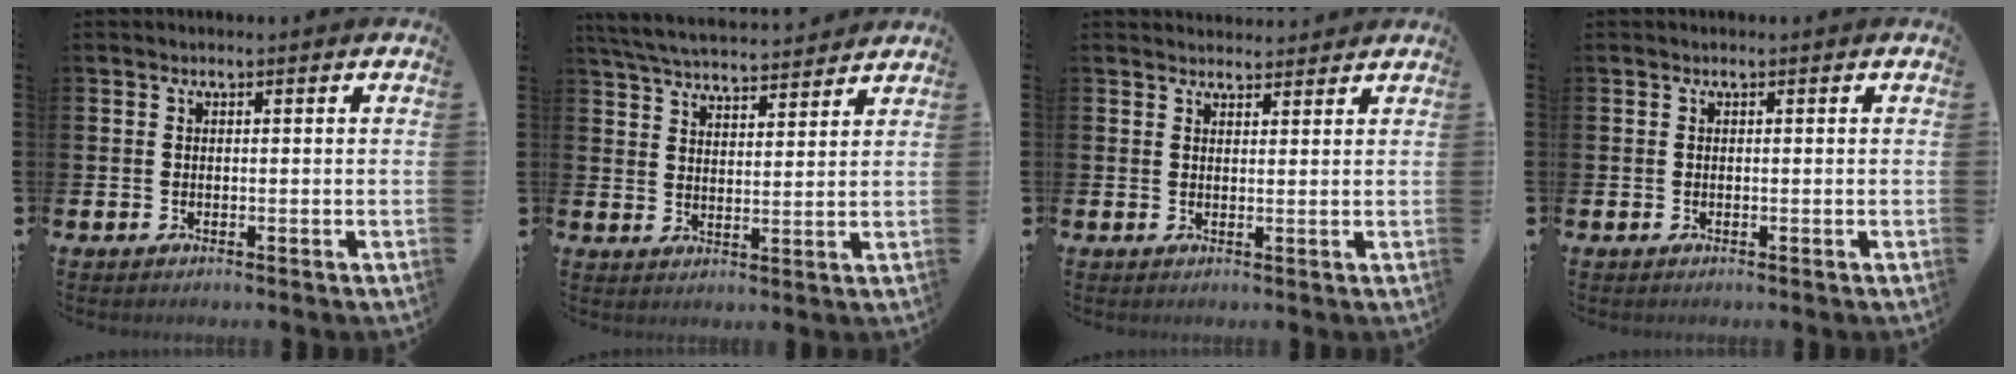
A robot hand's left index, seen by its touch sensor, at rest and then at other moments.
{"total": 5.8, "force": [5.7, 0.7, 1.1], "torque": [-0.045, -0.034, 0.102]}
{"total": 2.2, "force": [2.2, 0.5, -0.1], "torque": [0.009, -0.013, 0.037]}
{"total": 0.0}